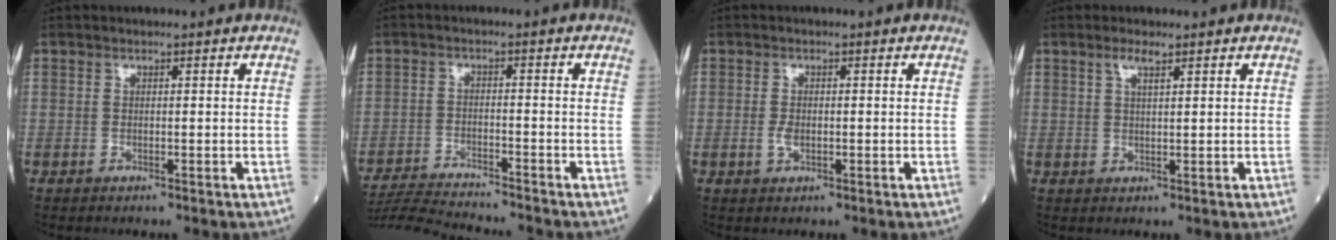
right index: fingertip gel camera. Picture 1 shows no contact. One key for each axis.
{"total": 10.7, "fx": -10.2, "fy": -0.5, "fz": 3.1, "tx": -0.051, "ty": -0.010, "tz": -0.169}
{"total": 1.8, "fx": -0.4, "fy": 0.9, "fz": 1.5, "tx": -0.035, "ty": -0.001, "tz": -0.005}
{"total": 2.2, "fx": 1.4, "fy": 0.2, "fz": 1.6, "tx": -0.037, "ty": 0.003, "tz": 0.028}